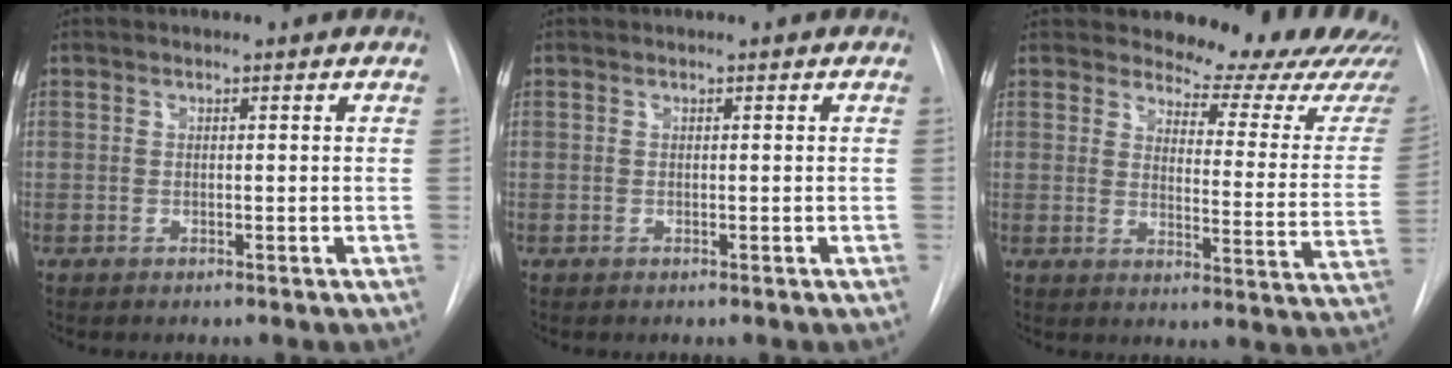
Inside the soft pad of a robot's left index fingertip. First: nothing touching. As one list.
[{"total": 0.0}, {"total": 18.2, "force": [17.2, 3.2, 4.7], "torque": [-0.041, -0.108, 0.183]}]